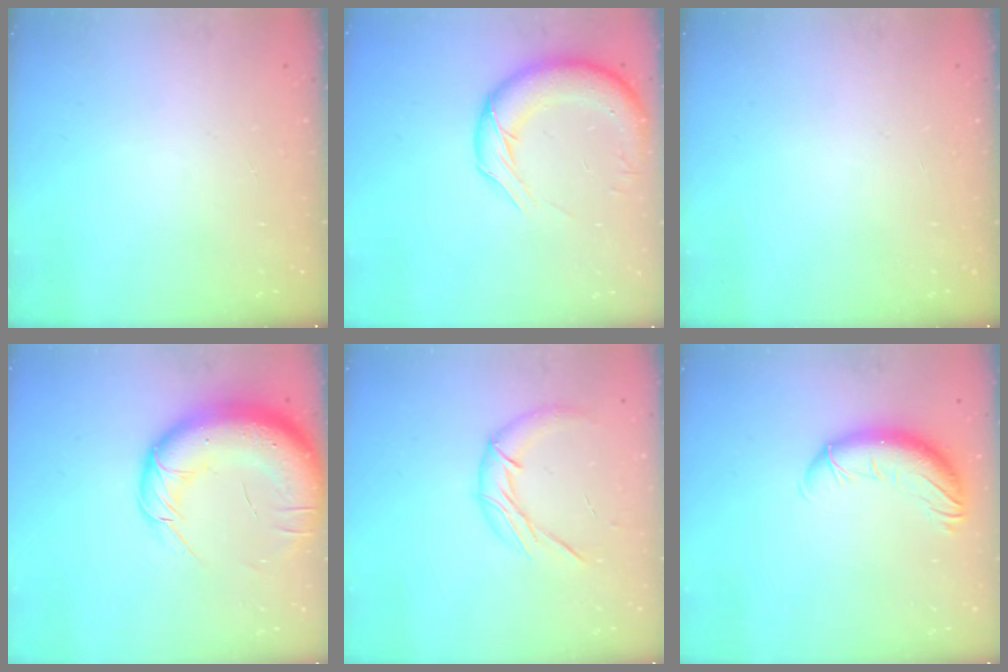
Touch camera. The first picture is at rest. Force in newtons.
{"total": 13.8, "press": 13.4, "slide": 3.5}
{"total": 0.0}
{"total": 19.6, "press": 19.1, "slide": 4.2}
{"total": 10.6, "press": 10.6, "slide": 0.1}
{"total": 11.0, "press": 10.8, "slide": 1.9}